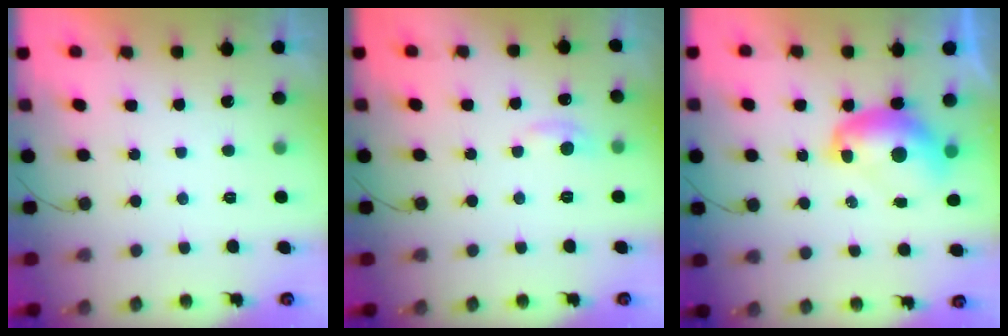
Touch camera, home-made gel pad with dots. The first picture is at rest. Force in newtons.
{"total": 5.5, "press": 5.4, "slide": 0.7}
{"total": 9.5, "press": 9.5, "slide": 1.1}